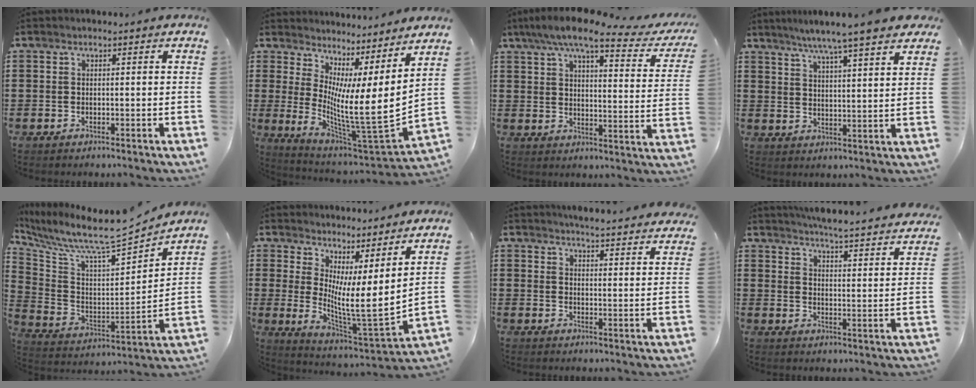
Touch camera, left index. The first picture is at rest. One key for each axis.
{"total": 9.5, "fx": 2.5, "fy": 0.8, "fz": 9.1, "tx": -0.157, "ty": -0.071, "tz": 0.038}
{"total": 9.8, "fx": 7.6, "fy": 1.2, "fz": 6.0, "tx": -0.127, "ty": -0.035, "tz": 0.127}
{"total": 6.1, "fx": 5.2, "fy": -0.4, "fz": 3.1, "tx": -0.077, "ty": -0.023, "tz": 0.088}
{"total": 6.6, "fx": 6.4, "fy": -0.2, "fz": 1.9, "tx": -0.076, "ty": -0.075, "tz": 0.097}
{"total": 7.0, "fx": 2.5, "fy": 0.6, "fz": 6.5, "tx": -0.113, "ty": -0.050, "tz": 0.041}
{"total": 4.4, "fx": 4.4, "fy": -0.5, "fz": 0.4, "tx": -0.015, "ty": -0.030, "tz": 0.075}
{"total": 4.9, "fx": 4.8, "fy": -0.7, "fz": 1.0, "tx": -0.034, "ty": -0.044, "tz": 0.077}